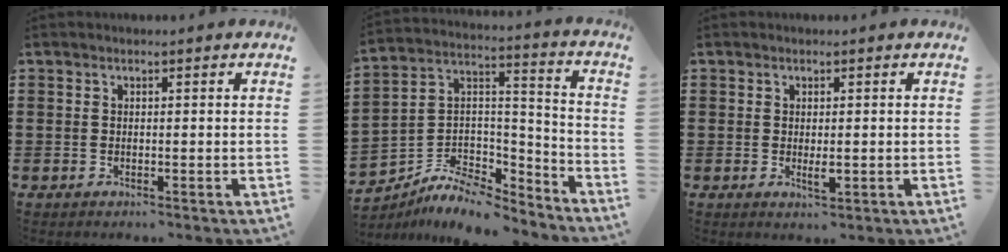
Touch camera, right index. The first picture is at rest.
{"total": 7.9, "force": [-6.6, 3.4, 2.7], "torque": [-0.057, 0.013, -0.128]}
{"total": 1.9, "force": [-0.1, 0.6, 1.8], "torque": [-0.033, -0.001, -0.002]}